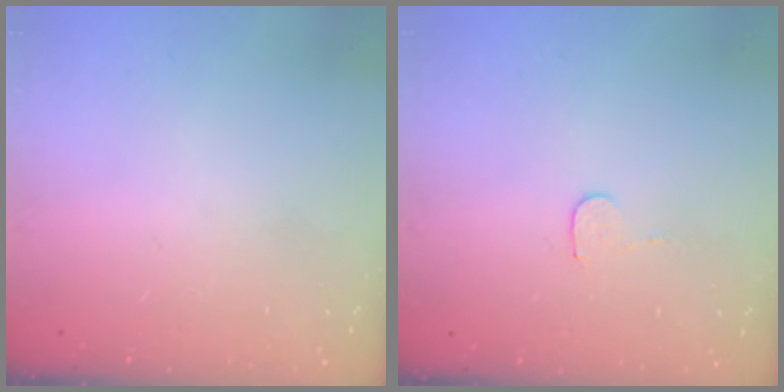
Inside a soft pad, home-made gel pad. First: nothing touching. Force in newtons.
{"total": 4.5, "press": 4.5, "slide": 0.4}